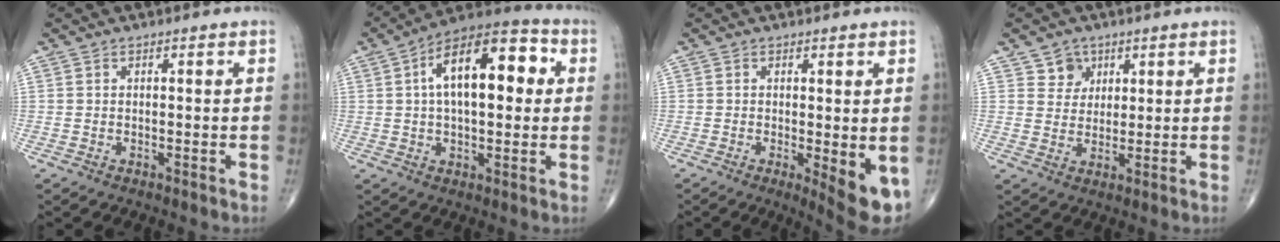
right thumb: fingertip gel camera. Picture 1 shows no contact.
{"total": 17.7, "force": [3.4, 8.5, 15.1], "torque": [-0.212, 0.030, 0.043]}
{"total": 7.3, "force": [-1.3, 2.0, 6.9], "torque": [-0.091, -0.020, -0.015]}
{"total": 4.4, "force": [2.4, 3.6, 0.6], "torque": [0.015, -0.014, 0.042]}